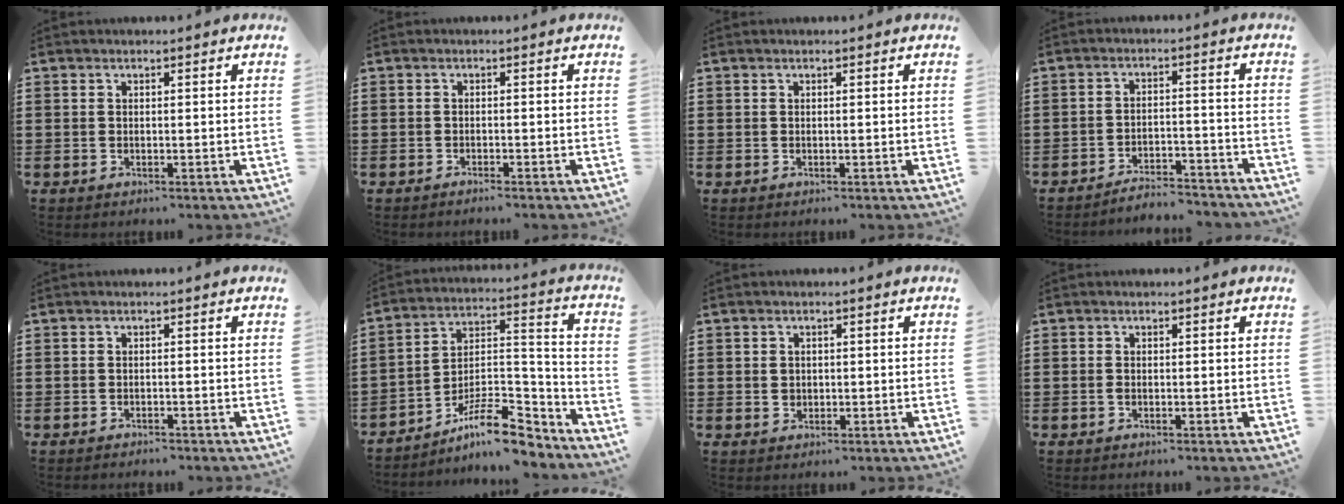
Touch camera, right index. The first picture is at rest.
{"total": 0.9, "force": [-0.9, -0.1, 0.2], "torque": [-0.005, 0.000, -0.018]}
{"total": 0.0}
{"total": 4.1, "force": [-4.1, 0.2, 0.5], "torque": [-0.013, 0.005, -0.084]}
{"total": 0.8, "force": [-0.8, 0.1, 0.0], "torque": [-0.002, 0.002, -0.018]}
{"total": 11.7, "force": [-9.3, 3.3, 6.3], "torque": [-0.106, 0.031, -0.178]}
{"total": 1.3, "force": [0.1, 1.2, 0.5], "torque": [-0.012, 0.006, 0.002]}
{"total": 0.6, "force": [-0.2, 0.3, 0.5], "torque": [-0.011, -0.002, -0.004]}